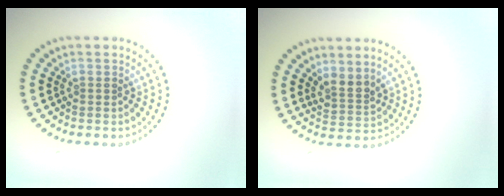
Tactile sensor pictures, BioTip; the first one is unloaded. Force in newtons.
{"total": 2.4, "press": 1.7, "slide": 1.7}